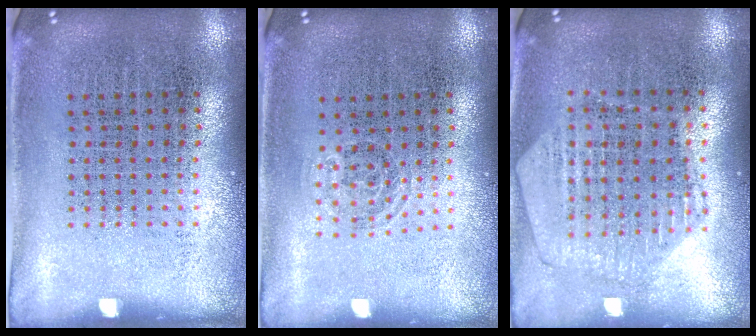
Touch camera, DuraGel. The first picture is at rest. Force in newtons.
{"total": 0.7, "press": 0.5, "slide": 0.5}
{"total": 0.8, "press": 0.8, "slide": 0.1}